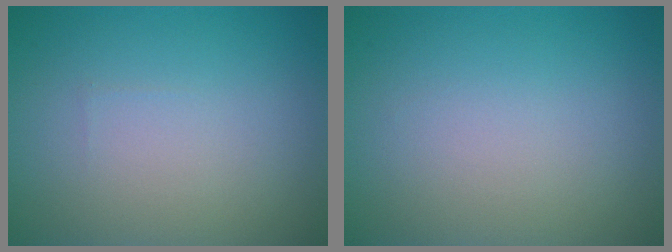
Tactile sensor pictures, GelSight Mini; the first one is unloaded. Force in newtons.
{"total": 0.0}